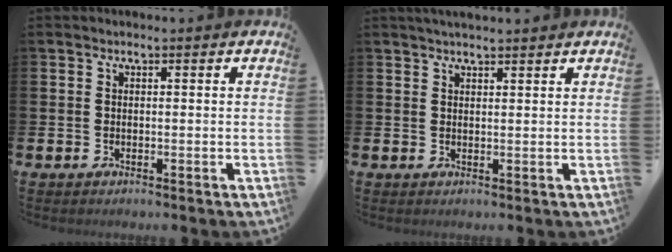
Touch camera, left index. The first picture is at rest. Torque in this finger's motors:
{"motor_torque": [0.33, -0.84, 0.34, 0.18]}